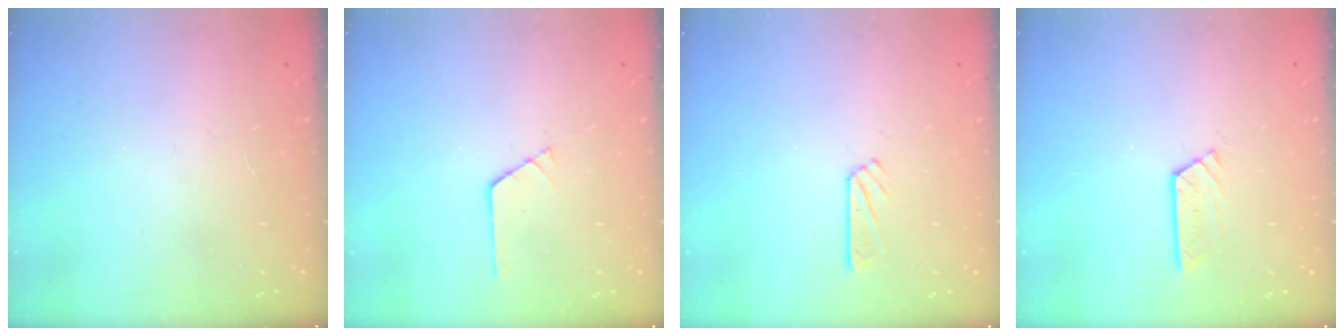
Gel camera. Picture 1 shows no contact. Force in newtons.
{"total": 0.9, "press": 0.9, "slide": 0.1}
{"total": 3.5, "press": 3.5, "slide": 0.3}
{"total": 5.3, "press": 5.3, "slide": 0.2}